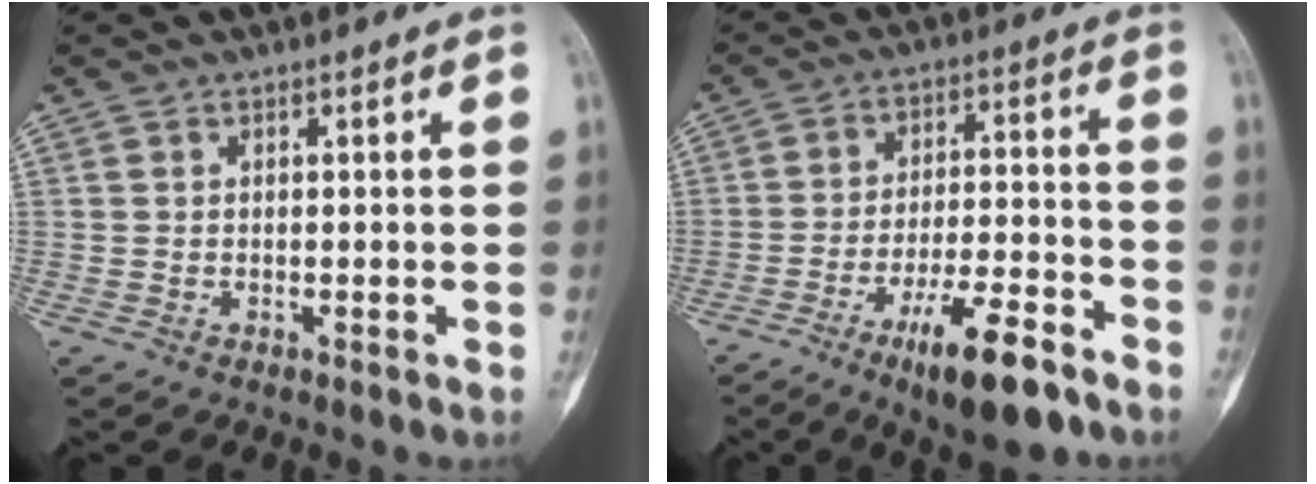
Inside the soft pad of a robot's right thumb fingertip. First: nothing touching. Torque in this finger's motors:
{"motor_torque": [3.64, 0.68, 1.66, -1.12, 0.22]}